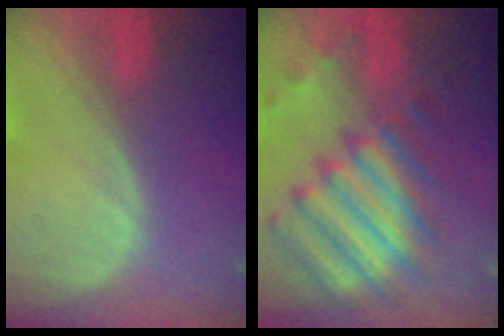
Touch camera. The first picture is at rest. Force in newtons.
{"total": 11.9, "press": 10.4, "slide": 5.7}